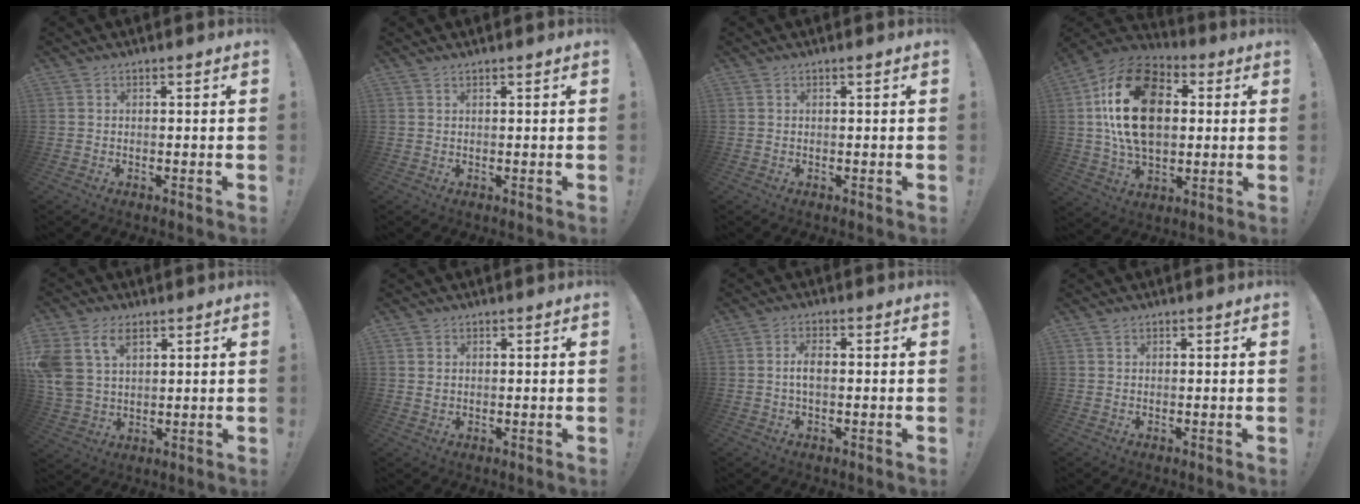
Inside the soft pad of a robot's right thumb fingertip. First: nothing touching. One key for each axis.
{"total": 0.6, "fx": 0.5, "fy": -0.1, "fz": 0.4, "tx": -0.006, "ty": 0.000, "tz": 0.008}
{"total": 0.5, "fx": 0.2, "fy": -0.3, "fz": 0.4, "tx": -0.003, "ty": -0.002, "tz": 0.003}
{"total": 24.3, "fx": 4.2, "fy": 15.8, "fz": 18.0, "tx": -0.315, "ty": 0.000, "tz": 0.075}
{"total": 11.0, "fx": 5.7, "fy": 7.2, "fz": 6.1, "tx": -0.139, "ty": -0.016, "tz": 0.112}
{"total": 1.4, "fx": 0.7, "fy": 1.2, "fz": 0.4, "tx": 0.005, "ty": -0.004, "tz": 0.010}
{"total": 3.9, "fx": -0.1, "fy": 1.6, "fz": 3.5, "tx": -0.063, "ty": 0.004, "tz": -0.006}
{"total": 0.6, "fx": 0.5, "fy": 0.2, "fz": 0.3, "tx": -0.005, "ty": 0.000, "tz": 0.008}